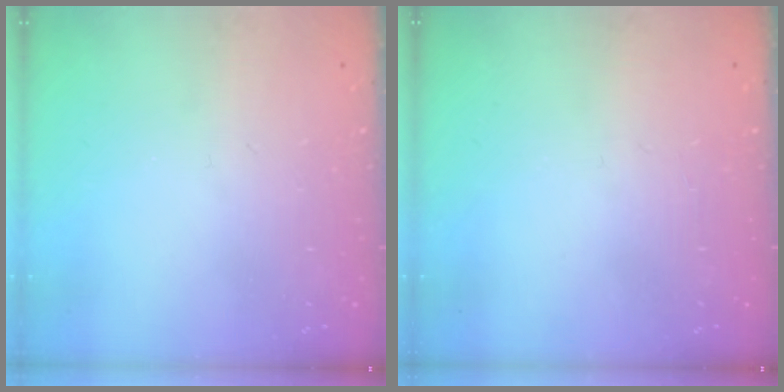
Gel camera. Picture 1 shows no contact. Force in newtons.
{"total": 0.0}